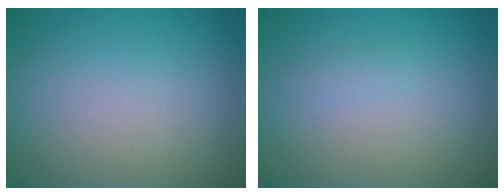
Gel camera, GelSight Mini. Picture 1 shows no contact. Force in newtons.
{"total": 0.6, "press": 0.6, "slide": 0.0}